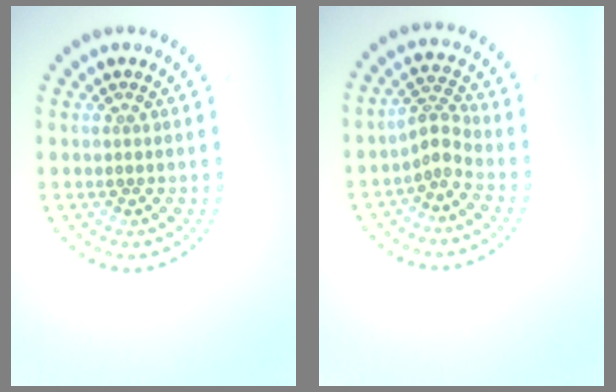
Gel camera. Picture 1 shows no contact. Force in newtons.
{"total": 2.2, "press": 1.6, "slide": 1.6}